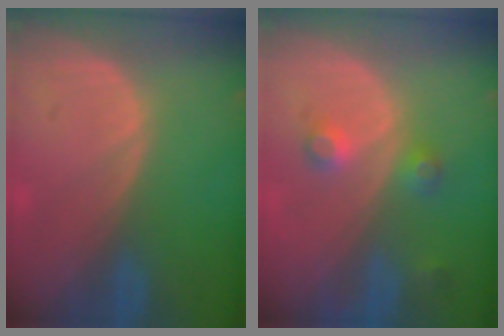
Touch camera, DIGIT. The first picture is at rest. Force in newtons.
{"total": 3.7, "press": 3.4, "slide": 1.3}